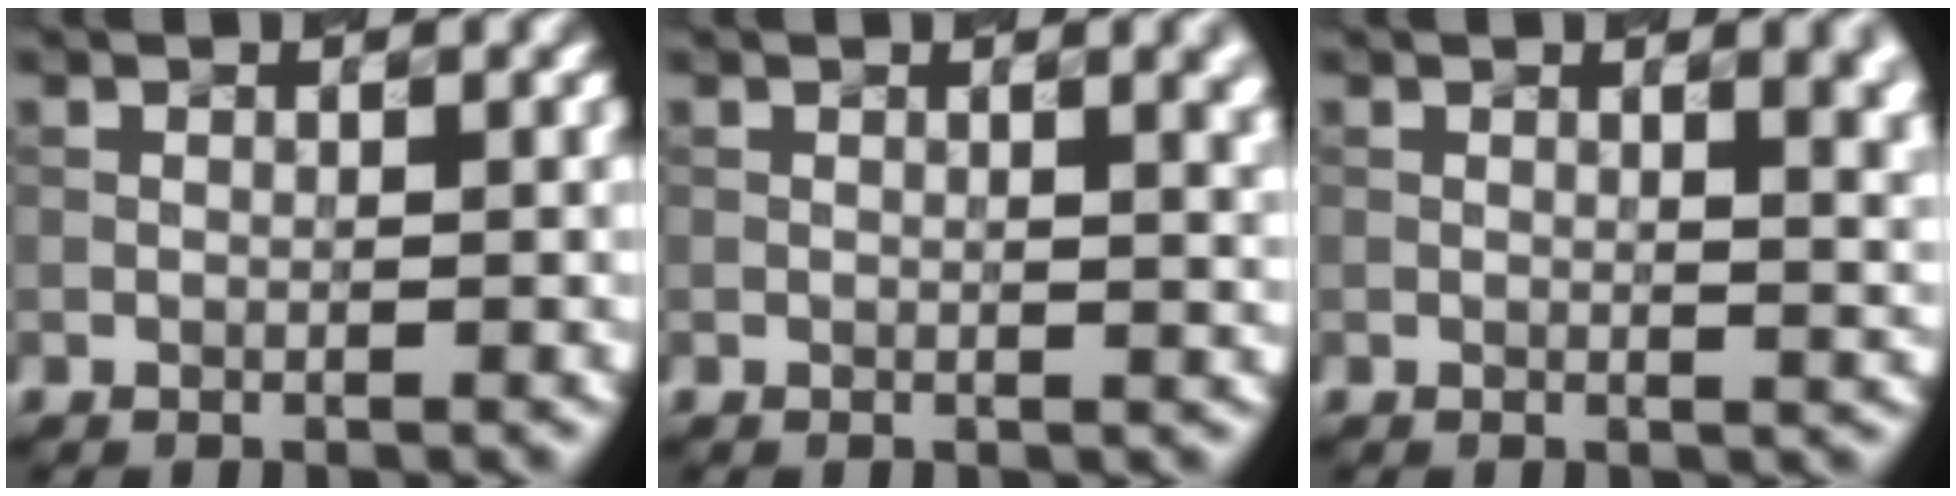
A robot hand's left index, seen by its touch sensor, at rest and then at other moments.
{"total": 3.9, "force": [1.3, 1.6, 3.3], "torque": [-0.019, 0.012, 0.014]}
{"total": 5.9, "force": [1.9, 2.7, 4.8], "torque": [-0.016, 0.012, 0.026]}